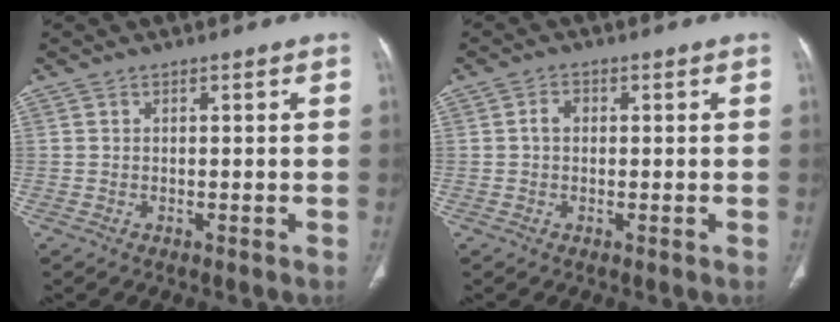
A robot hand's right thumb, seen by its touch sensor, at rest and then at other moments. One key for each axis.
{"total": 2.0, "fx": 0.1, "fy": 1.5, "fz": 1.4, "tx": -0.020, "ty": 0.009, "tz": 0.000}